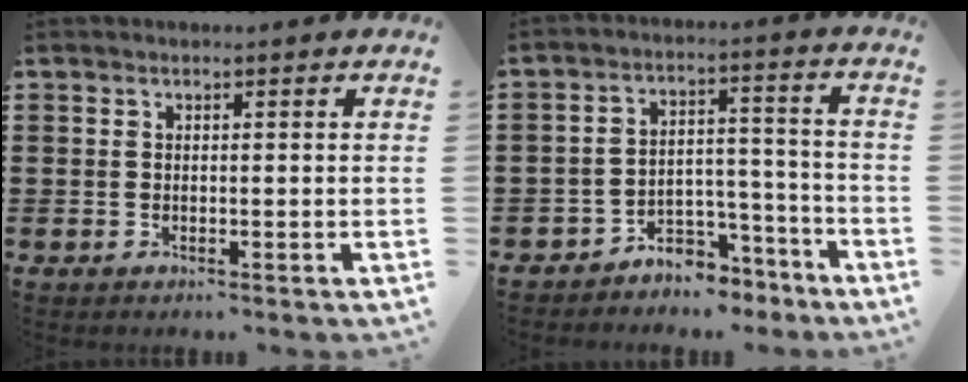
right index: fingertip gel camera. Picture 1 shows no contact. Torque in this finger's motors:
{"motor_torque": [0.80, 1.20, -0.05, -0.21]}